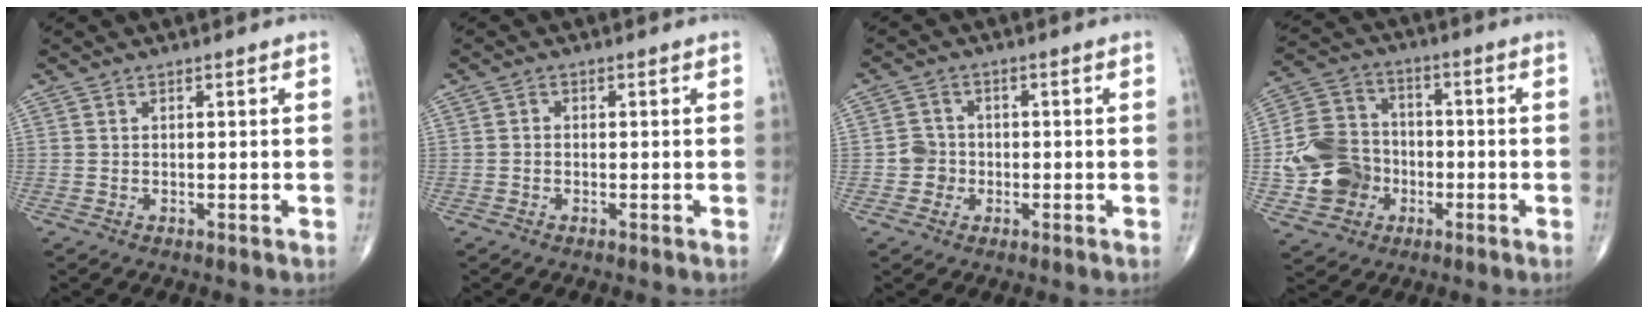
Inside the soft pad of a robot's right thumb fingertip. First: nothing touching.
{"total": 0.6, "force": [-0.3, 0.5, 0.3], "torque": [0.001, 0.002, -0.010]}
{"total": 3.5, "force": [-0.9, 3.3, 0.6], "torque": [0.010, 0.010, -0.022]}
{"total": 13.4, "force": [-3.0, 11.5, 6.0], "torque": [-0.087, 0.026, -0.057]}